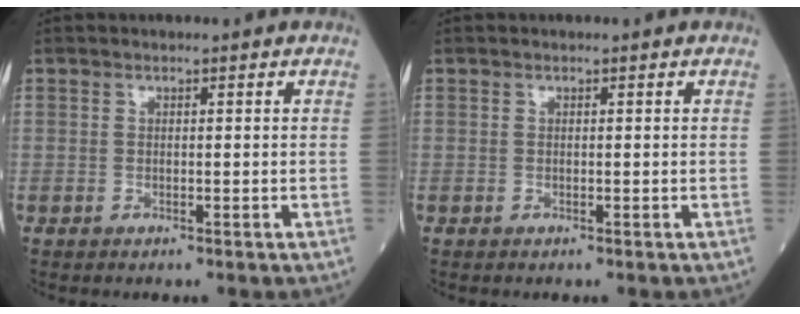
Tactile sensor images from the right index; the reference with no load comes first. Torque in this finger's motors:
{"motor_torque": [0.01, 0.01, 0.00, -0.01]}